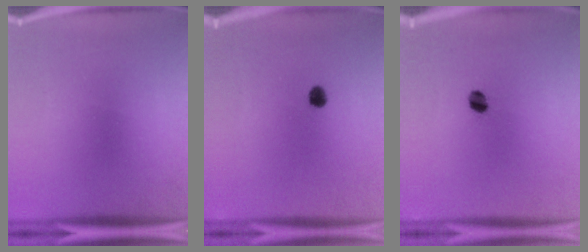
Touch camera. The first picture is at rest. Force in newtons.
{"total": 2.5}
{"total": 3.2}